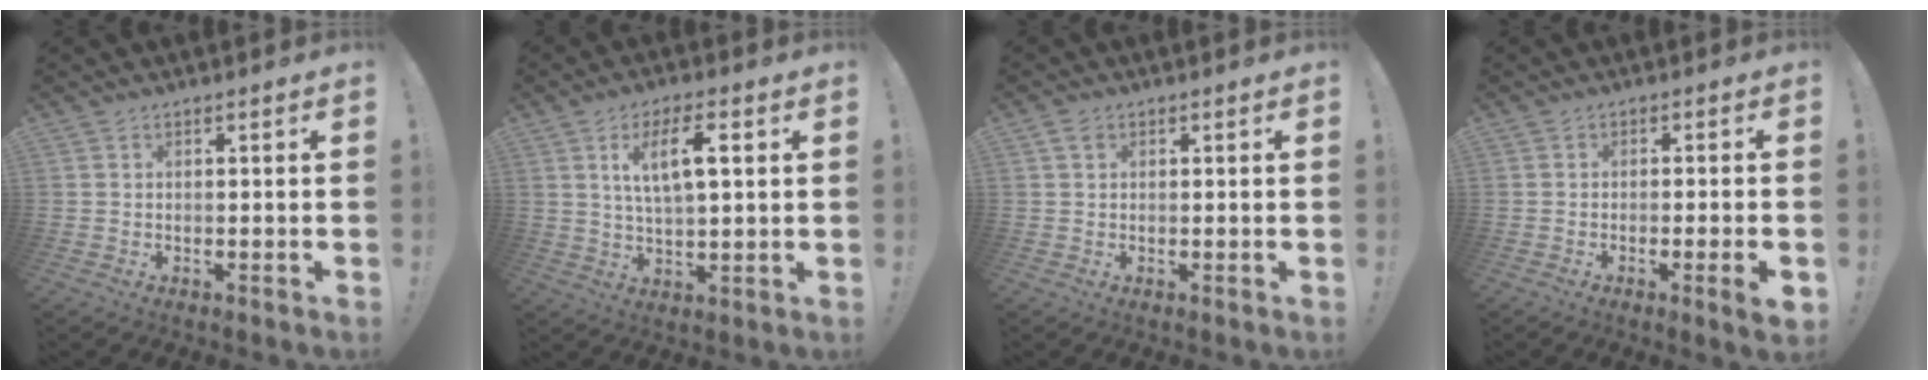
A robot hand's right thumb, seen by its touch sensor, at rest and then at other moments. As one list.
[{"total": 10.2, "force": [3.2, 3.6, 8.9], "torque": [-0.156, 0.007, 0.053]}, {"total": 1.8, "force": [1.1, 1.1, 0.9], "torque": [-0.017, 0.001, 0.020]}, {"total": 5.0, "force": [-1.6, 0.0, 4.7], "torque": [-0.076, 0.000, -0.021]}]